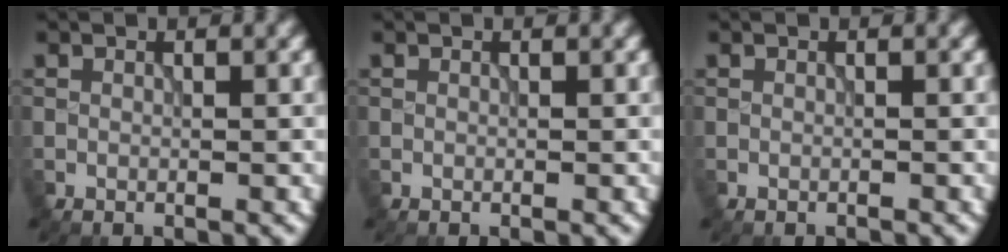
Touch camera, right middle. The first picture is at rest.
{"total": 0.0}
{"total": 0.6, "force": [-0.6, 0.0, 0.0], "torque": [0.004, -0.003, -0.011]}